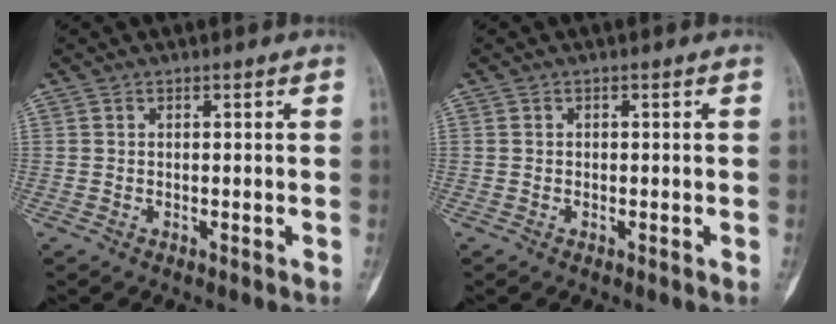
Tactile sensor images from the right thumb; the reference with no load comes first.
{"total": 0.0}